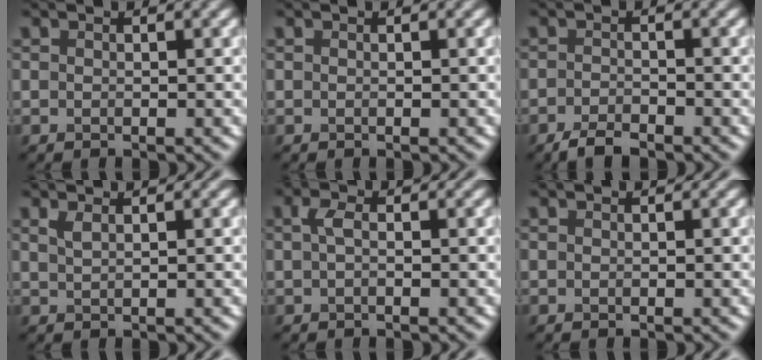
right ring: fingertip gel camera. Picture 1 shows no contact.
{"total": 0.0}
{"total": 2.5, "force": [-1.9, 0.8, 1.3], "torque": [-0.027, 0.000, -0.040]}
{"total": 1.0, "force": [0.7, 0.4, 0.7], "torque": [-0.014, 0.001, 0.014]}
{"total": 1.3, "force": [0.1, 0.6, 1.1], "torque": [-0.027, 0.002, 0.000]}
{"total": 0.0}